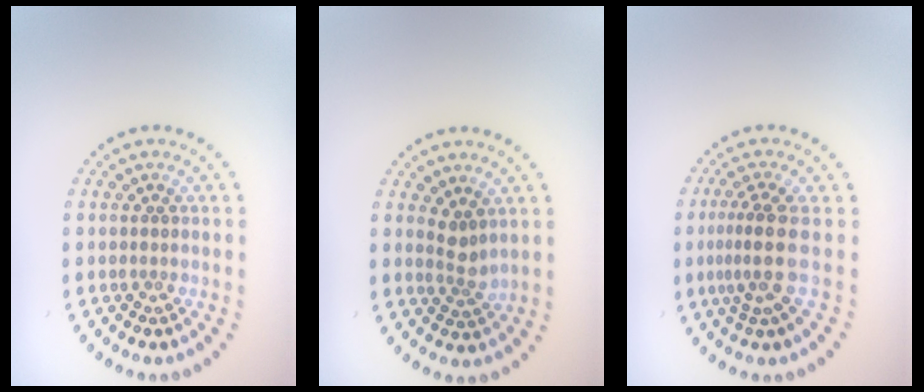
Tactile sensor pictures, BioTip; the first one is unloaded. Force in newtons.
{"total": 1.9, "press": 1.4, "slide": 1.3}
{"total": 3.2, "press": 2.3, "slide": 2.3}